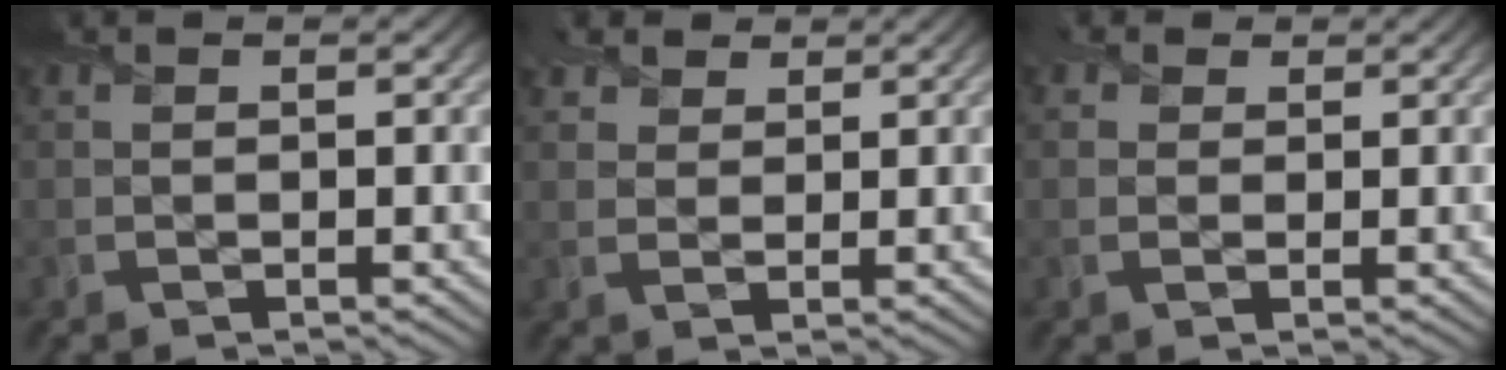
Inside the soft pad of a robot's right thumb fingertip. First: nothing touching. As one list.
[{"total": 3.2, "force": [2.3, 2.0, 1.1], "torque": [-0.032, 0.000, 0.048]}, {"total": 1.9, "force": [0.7, 1.6, 0.9], "torque": [-0.020, 0.001, 0.009]}]